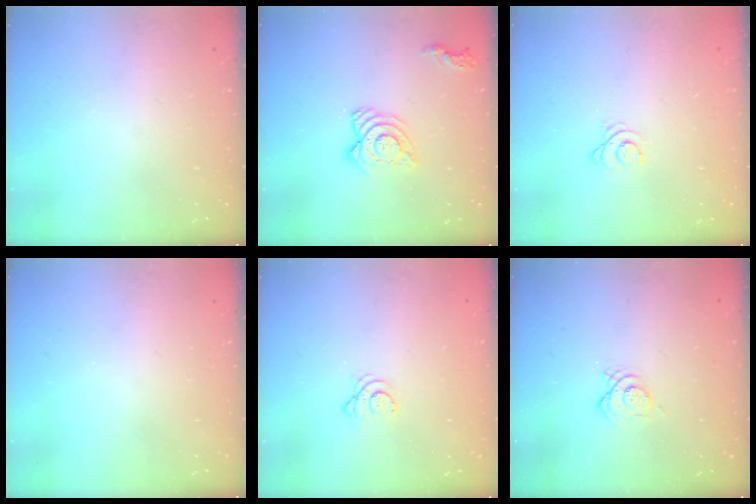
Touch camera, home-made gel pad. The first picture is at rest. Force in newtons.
{"total": 11.0, "press": 10.9, "slide": 1.0}
{"total": 2.4, "press": 2.4, "slide": 0.3}
{"total": 0.0}
{"total": 3.2, "press": 3.2, "slide": 0.3}
{"total": 6.5, "press": 6.5, "slide": 0.6}